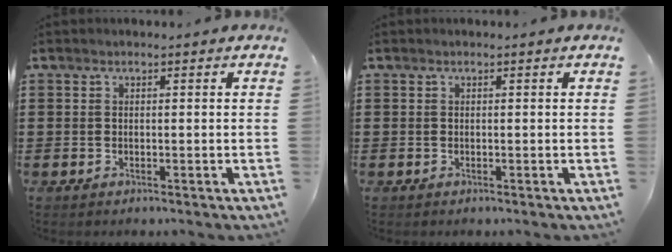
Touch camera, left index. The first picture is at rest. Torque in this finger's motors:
{"motor_torque": [0.00, 0.00, 0.00, 0.00]}